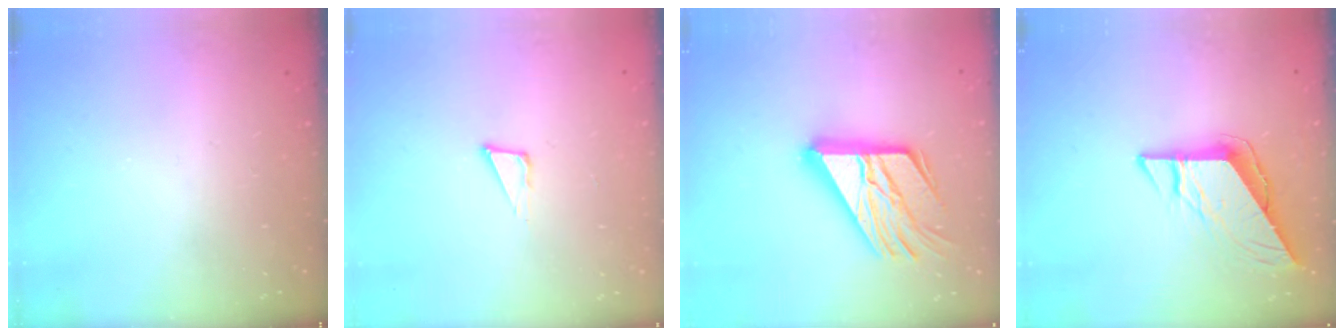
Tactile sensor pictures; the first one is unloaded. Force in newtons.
{"total": 4.0, "press": 3.9, "slide": 0.8}
{"total": 21.7, "press": 21.6, "slide": 2.2}
{"total": 8.8, "press": 8.7, "slide": 0.8}